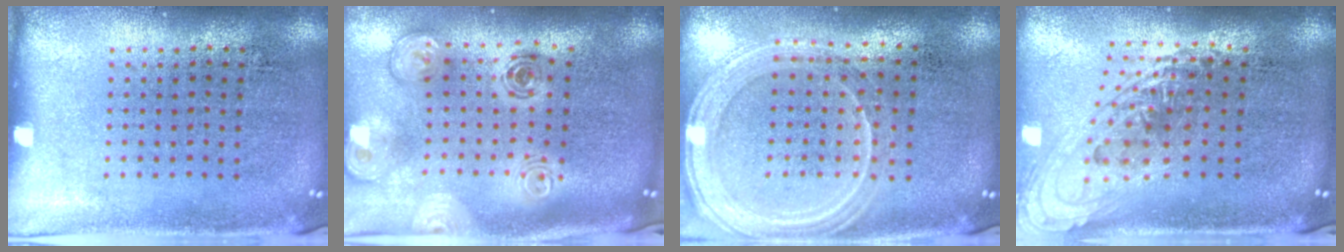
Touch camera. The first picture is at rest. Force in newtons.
{"total": 2.2, "press": 1.8, "slide": 1.4}
{"total": 1.4, "press": 1.3, "slide": 0.2}
{"total": 1.5, "press": 1.2, "slide": 0.9}